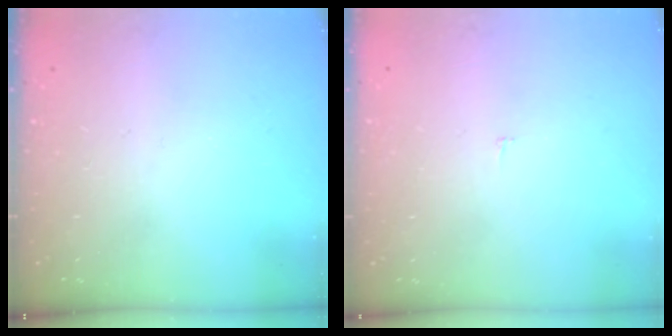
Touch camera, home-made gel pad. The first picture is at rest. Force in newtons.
{"total": 2.3, "press": 2.3, "slide": 0.2}